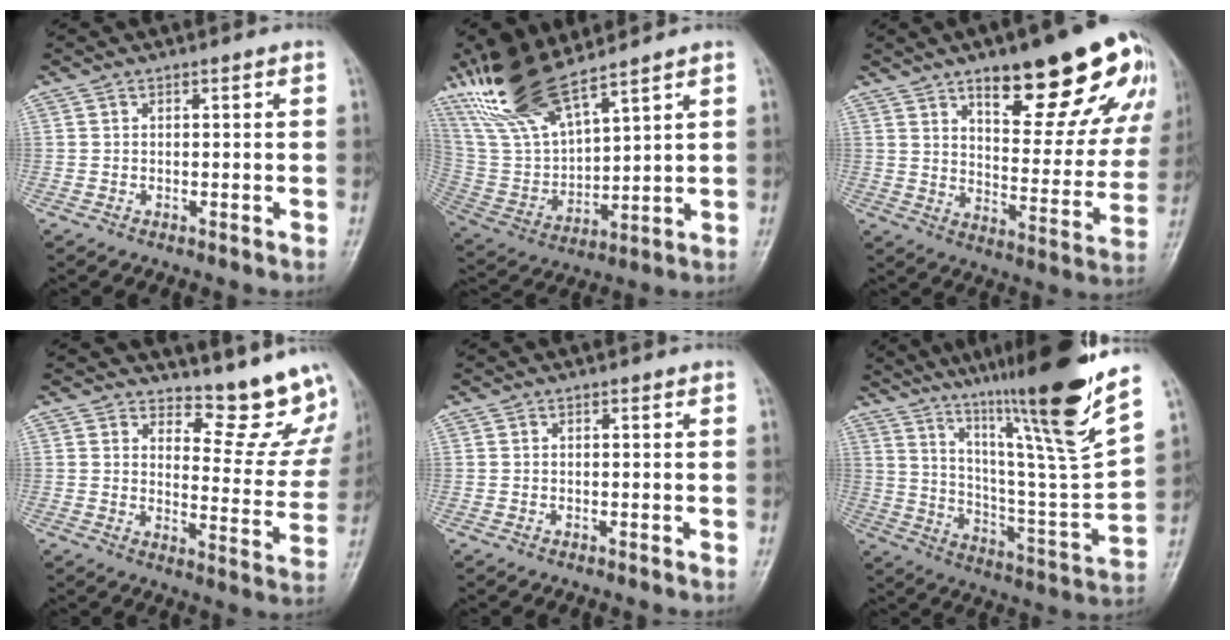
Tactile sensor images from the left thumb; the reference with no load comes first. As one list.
[{"total": 14.8, "force": [11.8, 3.6, 8.1], "torque": [-0.154, -0.052, 0.251]}, {"total": 24.5, "force": [14.1, 7.9, 18.3], "torque": [-0.199, -0.054, 0.201]}, {"total": 12.1, "force": [11.3, 3.3, 2.9], "torque": [-0.001, -0.125, 0.134]}, {"total": 0.0}, {"total": 27.3, "force": [18.6, 1.7, 19.9], "torque": [-0.299, -0.090, 0.302]}]